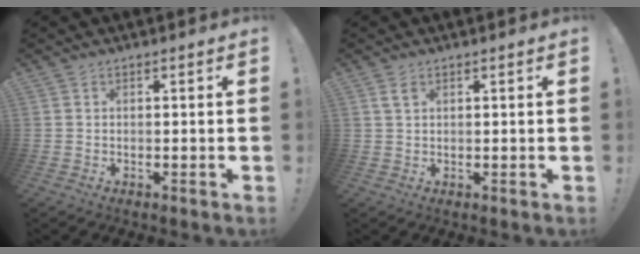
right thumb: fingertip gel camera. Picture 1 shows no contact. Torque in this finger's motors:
{"motor_torque": [-0.41, 0.47, 0.08, -0.11, 0.12]}